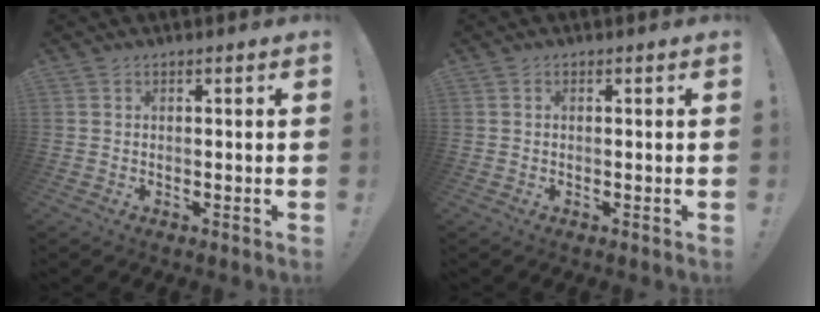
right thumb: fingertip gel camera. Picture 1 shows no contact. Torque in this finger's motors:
{"motor_torque": [0.13, 0.07, -0.10, -0.11, -0.04]}